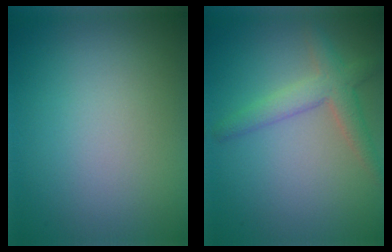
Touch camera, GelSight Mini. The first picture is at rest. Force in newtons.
{"total": 3.2, "press": 3.2, "slide": 0.2}